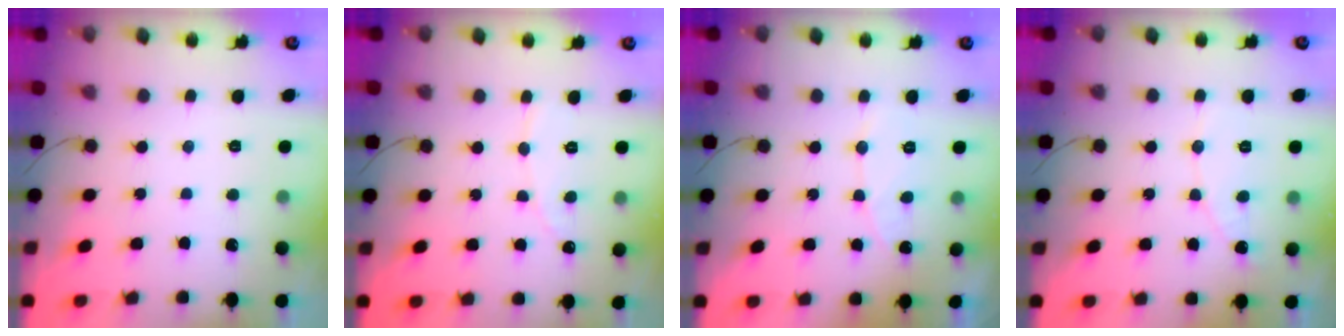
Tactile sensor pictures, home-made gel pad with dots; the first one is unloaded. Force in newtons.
{"total": 2.5, "press": 2.5, "slide": 0.1}
{"total": 7.2, "press": 7.2, "slide": 0.4}
{"total": 3.7, "press": 3.7, "slide": 0.4}